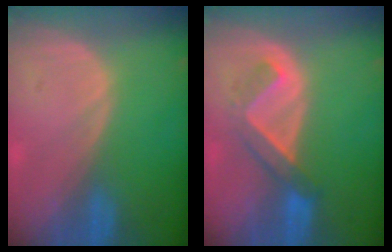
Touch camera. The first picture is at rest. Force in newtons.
{"total": 5.2, "press": 4.7, "slide": 2.3}